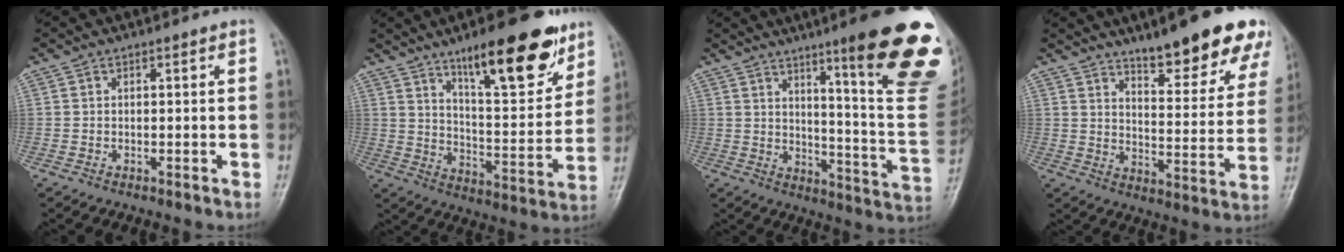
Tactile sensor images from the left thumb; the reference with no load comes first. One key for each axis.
{"total": 18.9, "fx": 12.1, "fy": 5.5, "fz": 13.5, "tx": -0.160, "ty": -0.067, "tz": 0.194}
{"total": 24.7, "fx": 13.2, "fy": 3.1, "fz": 20.7, "tx": -0.218, "ty": -0.065, "tz": 0.182}
{"total": 17.9, "fx": 12.8, "fy": 4.6, "fz": 11.7, "tx": -0.114, "ty": -0.076, "tz": 0.180}